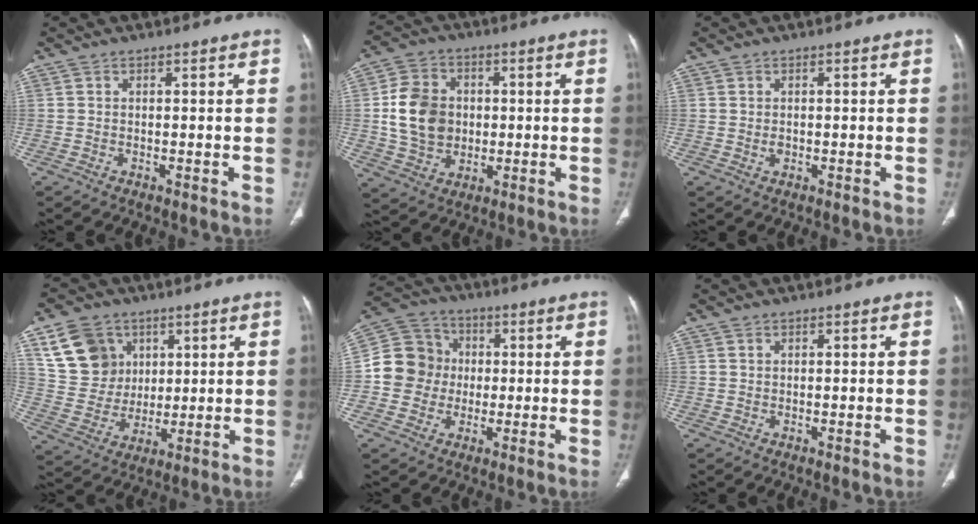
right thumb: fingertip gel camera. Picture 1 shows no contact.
{"total": 12.3, "force": [0.5, 10.0, 7.1], "torque": [-0.111, 0.008, 0.013]}
{"total": 1.2, "force": [-0.1, 0.8, 0.8], "torque": [-0.013, 0.001, 0.000]}
{"total": 13.3, "force": [5.9, 10.8, 5.1], "torque": [-0.068, -0.014, 0.123]}
{"total": 11.1, "force": [-0.4, 10.4, 3.8], "torque": [-0.047, 0.029, -0.015]}
{"total": 0.0}